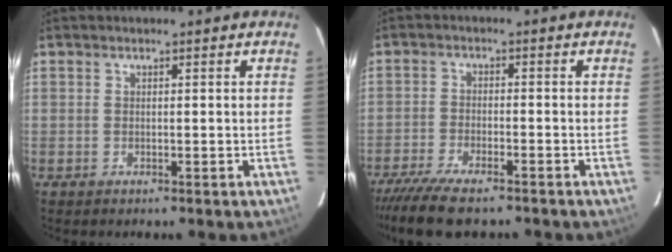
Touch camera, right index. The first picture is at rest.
{"total": 9.6, "force": [-8.0, 2.0, 4.9], "torque": [-0.121, -0.032, -0.143]}